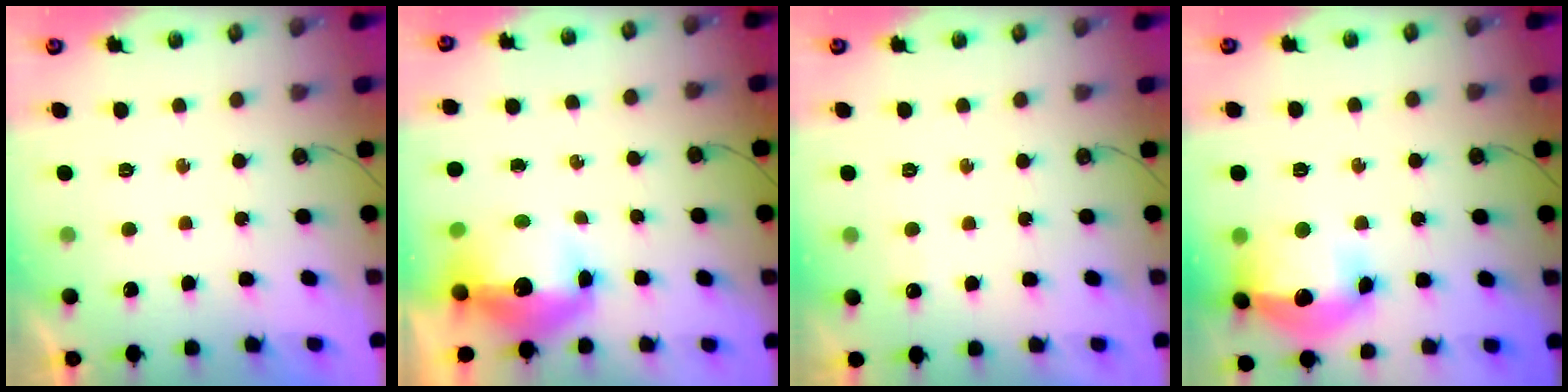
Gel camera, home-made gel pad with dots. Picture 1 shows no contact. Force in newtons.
{"total": 12.5, "press": 12.5, "slide": 1.4}
{"total": 2.9, "press": 2.8, "slide": 0.7}
{"total": 17.1, "press": 17.1, "slide": 1.5}